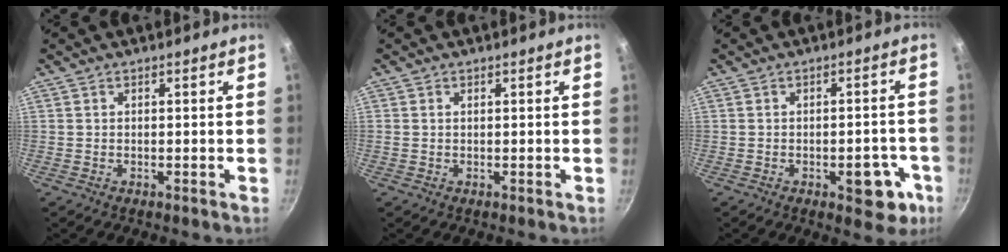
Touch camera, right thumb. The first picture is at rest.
{"total": 0.6, "force": [0.2, 0.4, 0.4], "torque": [-0.006, 0.002, 0.003]}
{"total": 8.2, "force": [-3.2, 4.2, 6.3], "torque": [-0.044, 0.021, -0.034]}